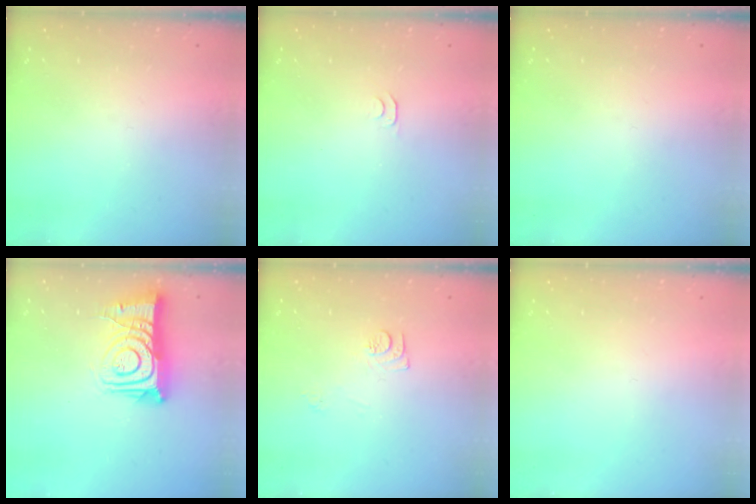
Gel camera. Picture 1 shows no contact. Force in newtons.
{"total": 3.5, "press": 3.4, "slide": 0.4}
{"total": 0.0}
{"total": 14.8, "press": 14.7, "slide": 1.6}
{"total": 7.7, "press": 7.7, "slide": 0.8}
{"total": 0.0}